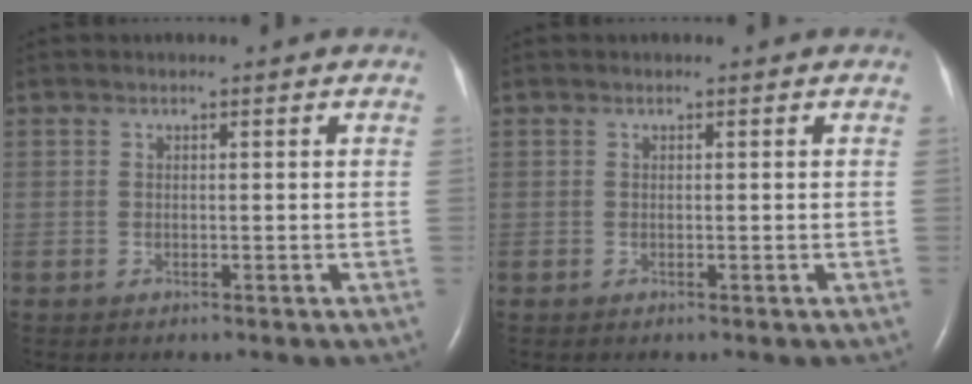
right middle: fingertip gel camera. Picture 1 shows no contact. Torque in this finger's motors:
{"motor_torque": [0.00, 0.00, 0.00, 0.00]}